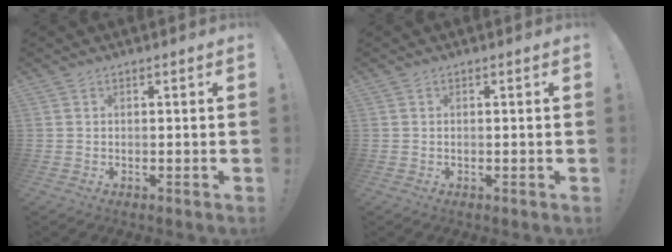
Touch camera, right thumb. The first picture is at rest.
{"total": 0.0}